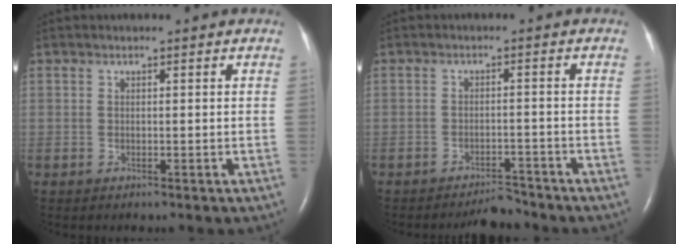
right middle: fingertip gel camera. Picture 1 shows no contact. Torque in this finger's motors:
{"motor_torque": [0.00, -0.01, -0.03, 0.01]}